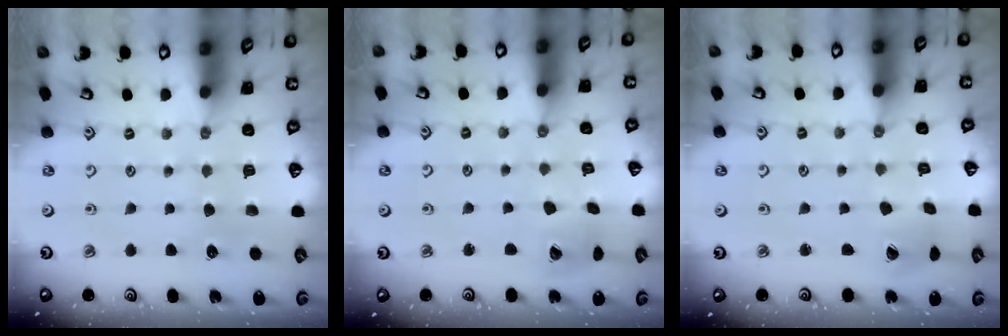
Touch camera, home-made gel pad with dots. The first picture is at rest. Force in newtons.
{"total": 9.2, "press": 9.1, "slide": 1.2}
{"total": 4.3, "press": 4.2, "slide": 0.5}